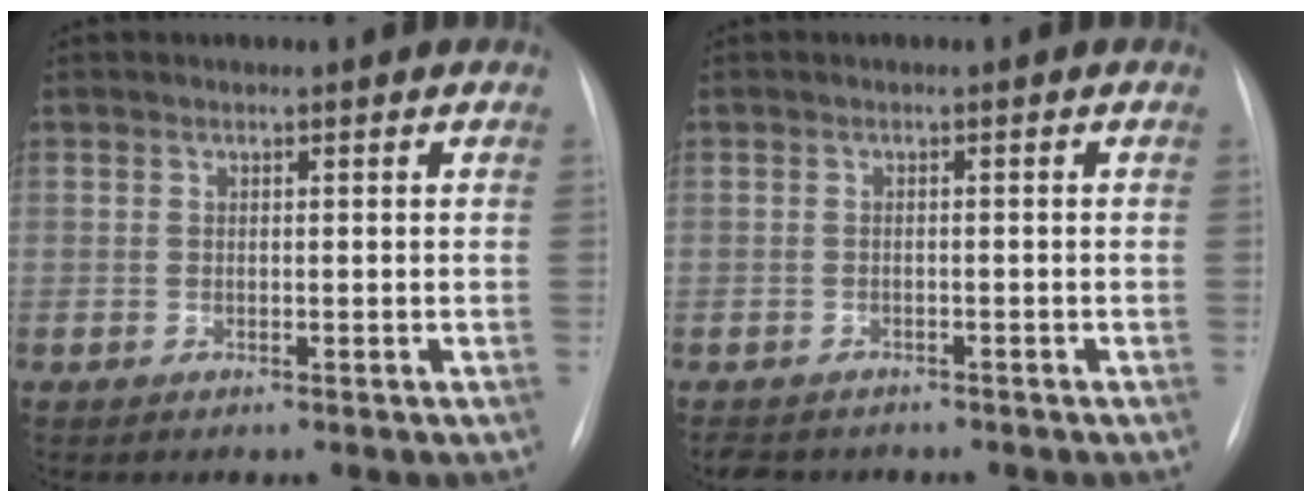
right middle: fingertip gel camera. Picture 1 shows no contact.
{"total": 4.3, "force": [-3.7, 1.9, 0.9], "torque": [-0.010, -0.004, -0.051]}